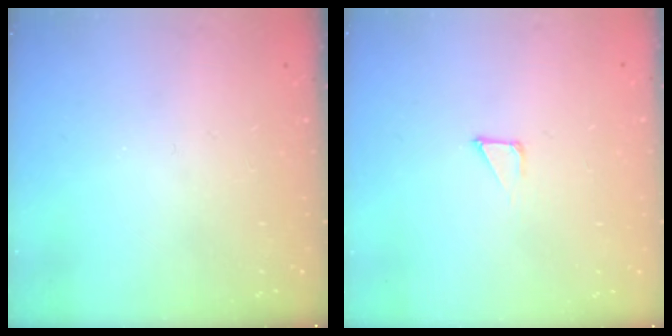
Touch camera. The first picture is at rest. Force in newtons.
{"total": 1.3, "press": 1.3, "slide": 0.0}